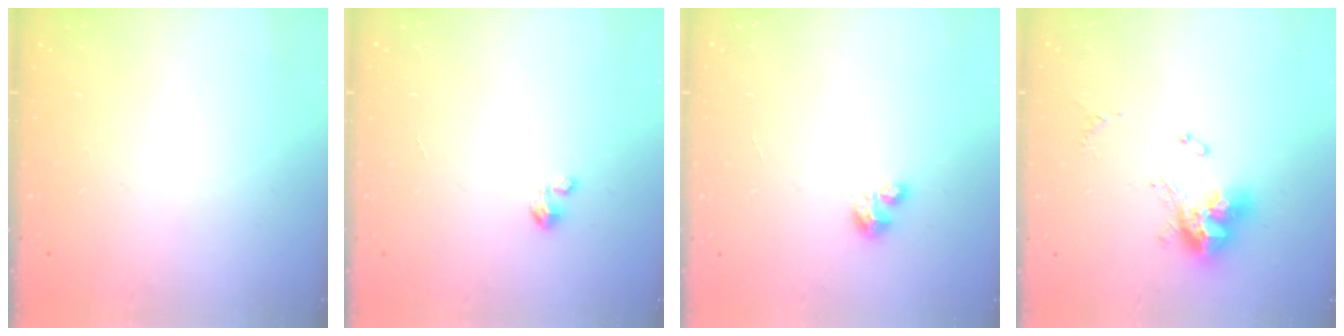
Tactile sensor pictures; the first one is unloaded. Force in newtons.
{"total": 1.5, "press": 1.5, "slide": 0.1}
{"total": 3.5, "press": 3.4, "slide": 0.3}
{"total": 12.6, "press": 12.5, "slide": 1.4}